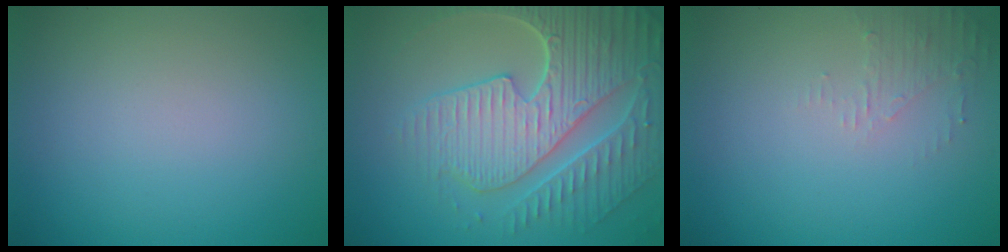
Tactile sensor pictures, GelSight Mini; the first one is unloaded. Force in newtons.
{"total": 8.4, "press": 6.1, "slide": 5.8}
{"total": 1.6, "press": 1.5, "slide": 0.4}